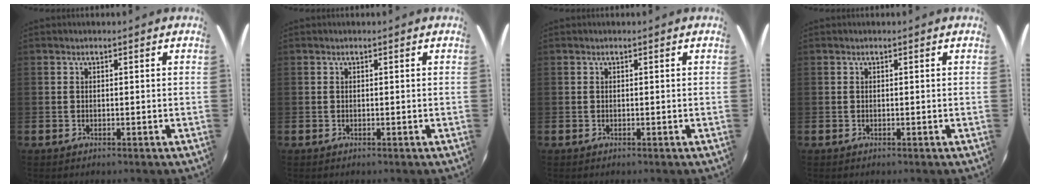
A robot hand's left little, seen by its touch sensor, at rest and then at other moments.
{"total": 0.0}
{"total": 0.0}
{"total": 0.0}